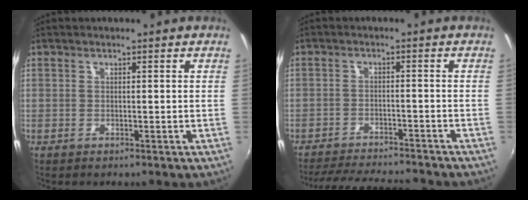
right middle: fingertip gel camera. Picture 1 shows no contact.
{"total": 13.9, "force": [-12.6, 1.8, 5.4], "torque": [-0.117, -0.011, -0.185]}